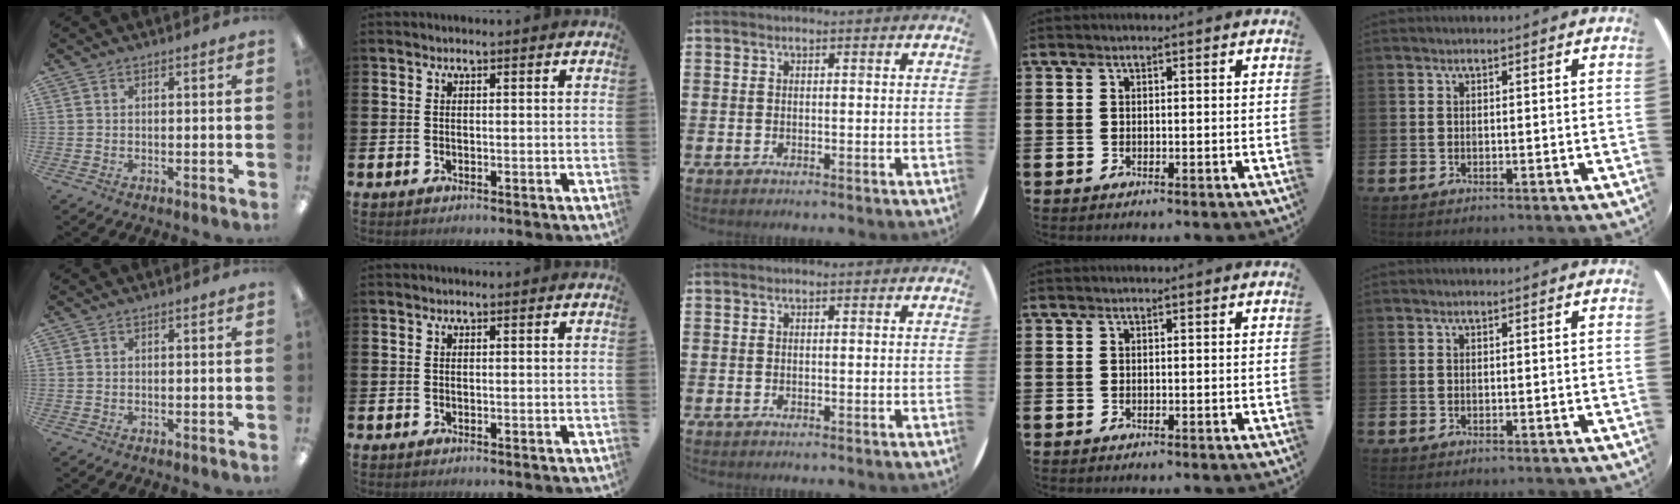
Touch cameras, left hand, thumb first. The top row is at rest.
{}